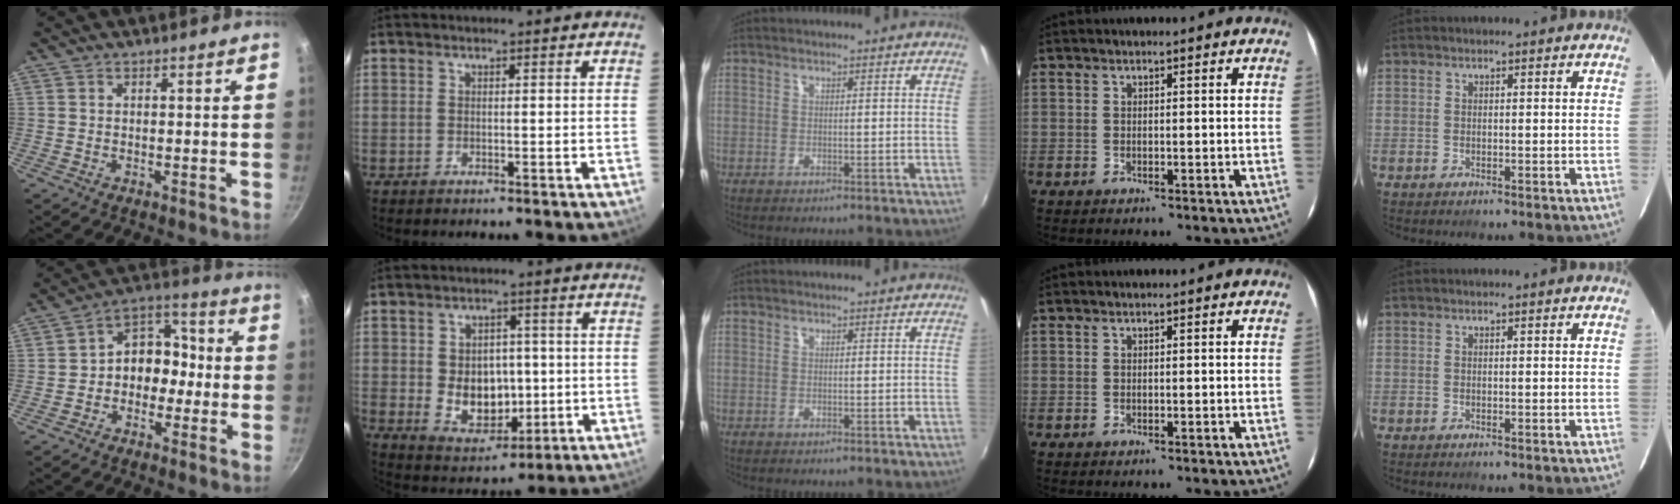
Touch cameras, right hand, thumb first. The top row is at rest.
{"thumb": {"total": 10.6, "force": [-1.3, 8.5, 6.2], "torque": [-0.029, 0.048, -0.039]}, "index": {"total": 11.9, "force": [-1.7, 8.5, 8.0], "torque": [-0.161, 0.003, -0.006]}}